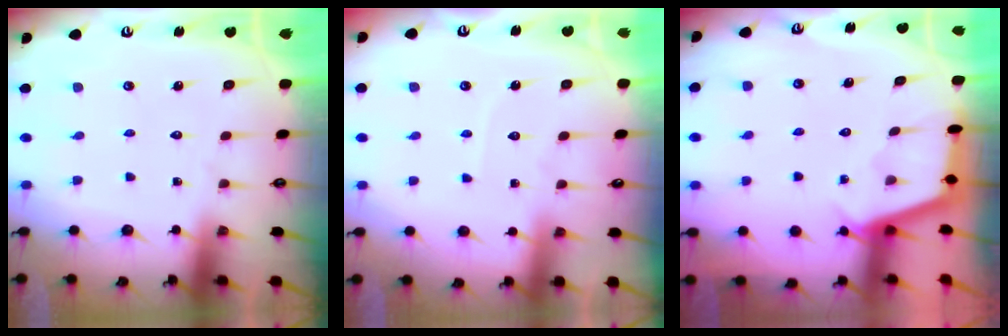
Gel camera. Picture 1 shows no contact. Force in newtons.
{"total": 3.9, "press": 3.9, "slide": 0.2}
{"total": 2.5, "press": 2.5, "slide": 0.1}